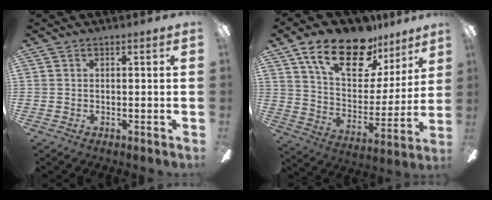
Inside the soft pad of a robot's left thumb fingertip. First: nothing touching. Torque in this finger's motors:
{"motor_torque": [0.38, 0.43, 1.47, -1.30, 0.22]}